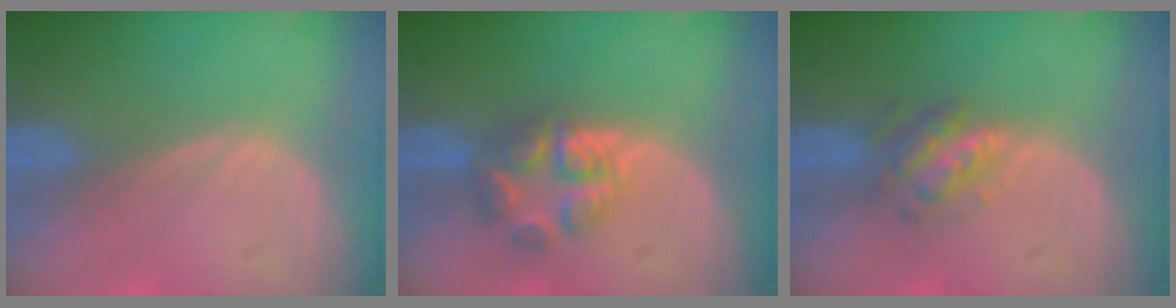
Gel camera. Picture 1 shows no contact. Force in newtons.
{"total": 5.7, "press": 5.5, "slide": 1.2}
{"total": 4.9, "press": 4.4, "slide": 2.1}